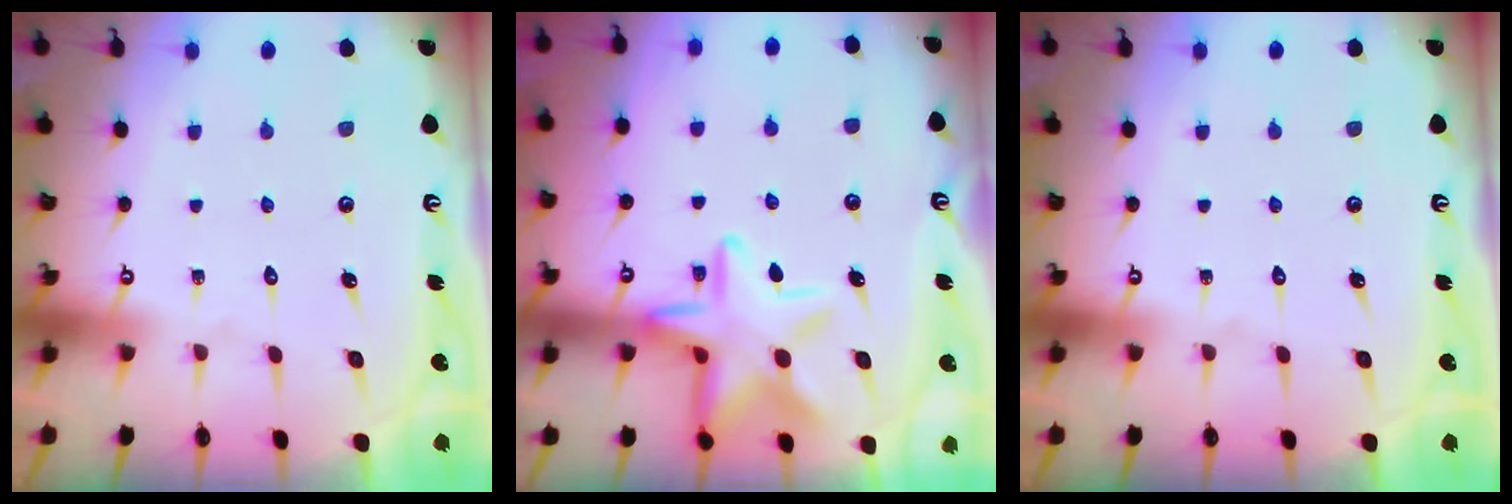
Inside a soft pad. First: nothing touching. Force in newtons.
{"total": 14.9, "press": 14.8, "slide": 0.9}
{"total": 0.0}